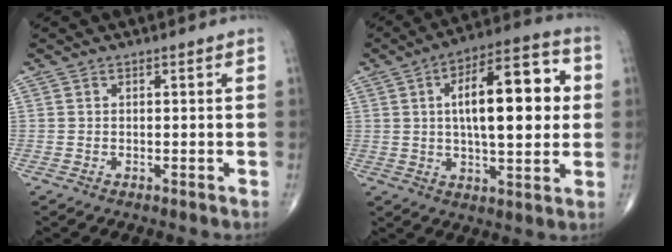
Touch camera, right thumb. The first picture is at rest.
{"total": 19.1, "force": [2.9, 7.4, 17.4], "torque": [-0.240, 0.016, 0.038]}